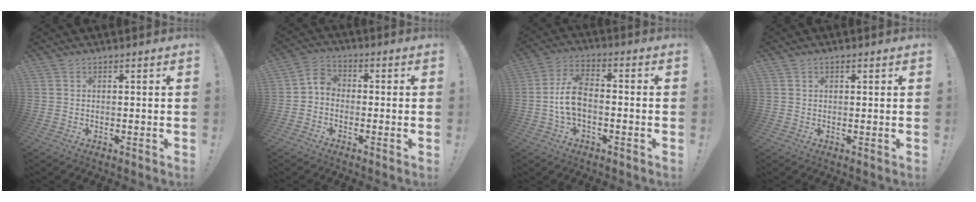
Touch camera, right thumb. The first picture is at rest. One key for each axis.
{"total": 4.9, "fx": -1.7, "fy": 3.8, "fz": 2.6, "tx": -0.052, "ty": 0.017, "tz": -0.029}
{"total": 9.5, "fx": -1.6, "fy": 5.5, "fz": 7.5, "tx": -0.163, "ty": 0.013, "tz": -0.025}
{"total": 0.9, "fx": 0.5, "fy": 0.7, "fz": 0.3, "tx": -0.002, "ty": 0.001, "tz": 0.007}